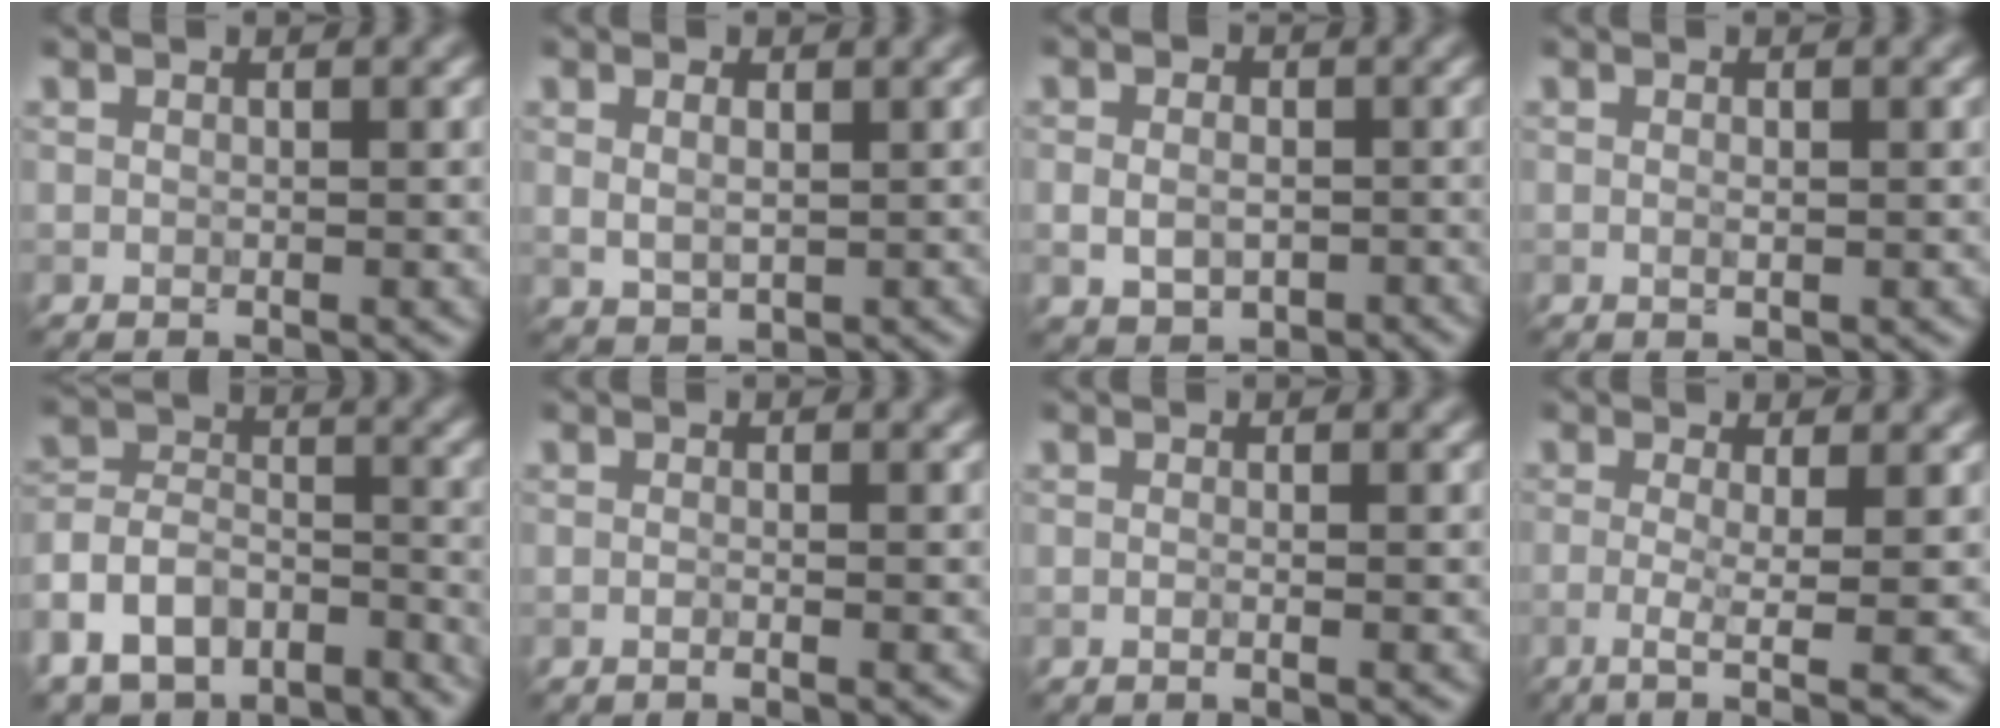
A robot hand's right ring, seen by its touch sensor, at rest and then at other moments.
{"total": 2.2, "force": [0.6, 1.5, 1.5], "torque": [-0.026, 0.001, 0.017]}
{"total": 4.4, "force": [-0.8, 3.5, 2.5], "torque": [-0.026, -0.003, -0.018]}
{"total": 0.8, "force": [-0.1, 0.3, 0.7], "torque": [-0.014, -0.001, 0.002]}
{"total": 9.2, "force": [-7.0, 5.1, 3.0], "torque": [-0.072, 0.008, -0.133]}
{"total": 1.2, "force": [-0.3, 0.6, 1.0], "torque": [0.005, -0.007, -0.021]}
{"total": 1.5, "force": [0.1, 0.9, 1.2], "torque": [0.006, -0.004, -0.019]}
{"total": 3.7, "force": [-1.0, 0.7, 3.4], "torque": [-0.063, -0.003, -0.027]}